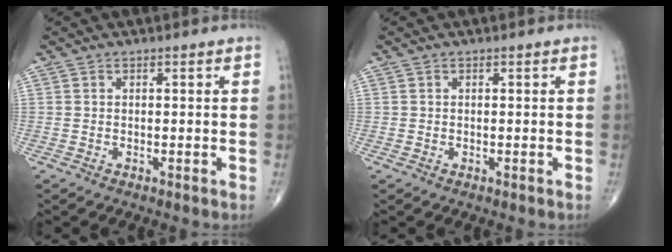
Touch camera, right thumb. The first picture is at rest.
{"total": 0.0}